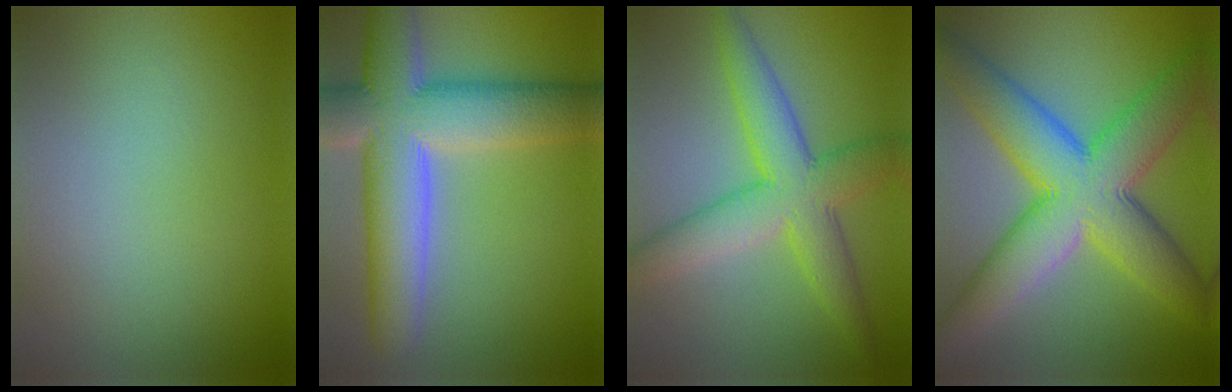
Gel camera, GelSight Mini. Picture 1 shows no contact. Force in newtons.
{"total": 12.0, "press": 12.0, "slide": 1.0}
{"total": 7.1, "press": 7.1, "slide": 0.2}
{"total": 11.9, "press": 11.9, "slide": 0.3}